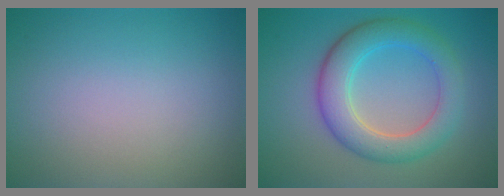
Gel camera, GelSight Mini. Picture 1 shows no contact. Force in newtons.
{"total": 5.8, "press": 5.8, "slide": 0.4}